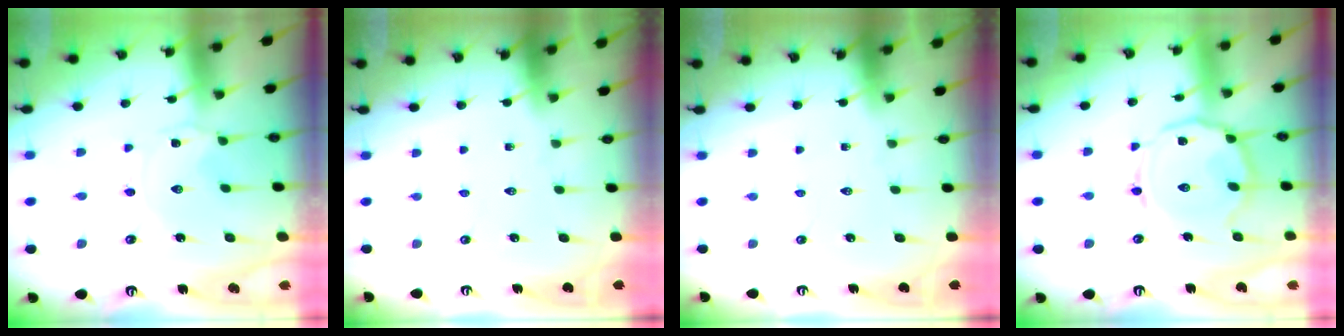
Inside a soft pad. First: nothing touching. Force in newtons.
{"total": 0.0}
{"total": 0.0}
{"total": 12.6, "press": 12.6, "slide": 1.0}